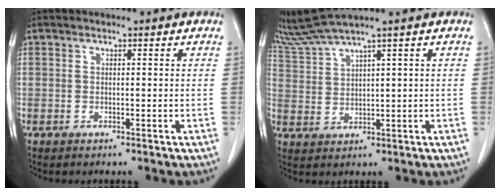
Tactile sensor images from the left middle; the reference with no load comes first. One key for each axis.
{"total": 4.6, "fx": 4.1, "fy": -1.6, "fz": 1.4, "tx": -0.045, "ty": -0.002, "tz": 0.096}